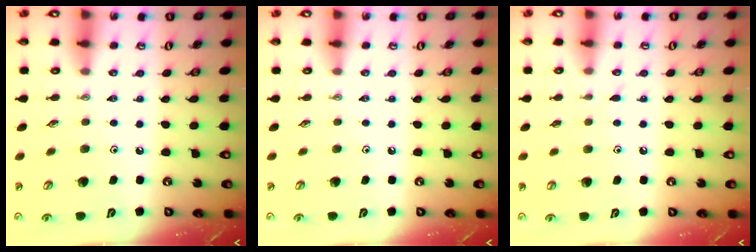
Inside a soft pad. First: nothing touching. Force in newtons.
{"total": 0.0}
{"total": 5.4, "press": 5.4, "slide": 0.5}